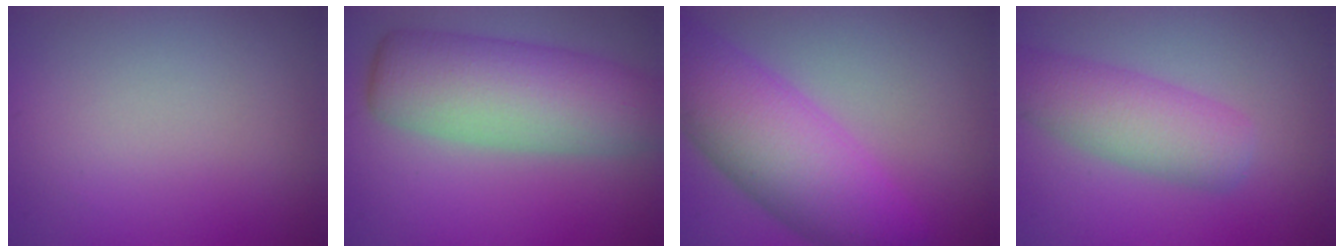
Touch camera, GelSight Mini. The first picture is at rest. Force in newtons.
{"total": 9.2, "press": 9.2, "slide": 0.4}
{"total": 10.0, "press": 10.0, "slide": 0.2}
{"total": 5.4, "press": 5.4, "slide": 0.2}